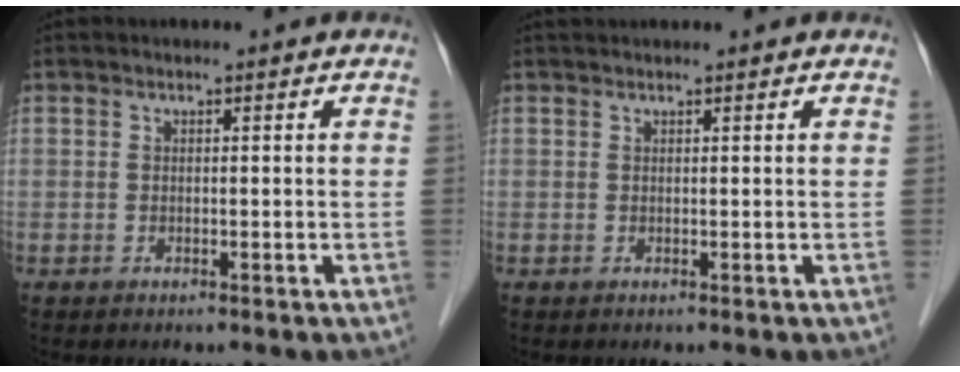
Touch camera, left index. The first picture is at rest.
{"total": 1.5, "force": [1.4, 0.1, 0.5], "torque": [-0.006, 0.025, 0.026]}